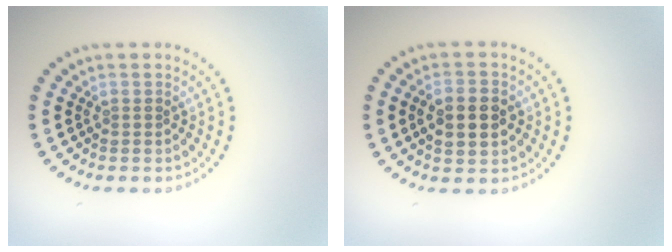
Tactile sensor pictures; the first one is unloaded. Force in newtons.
{"total": 4.4, "press": 4.4, "slide": 0.2}